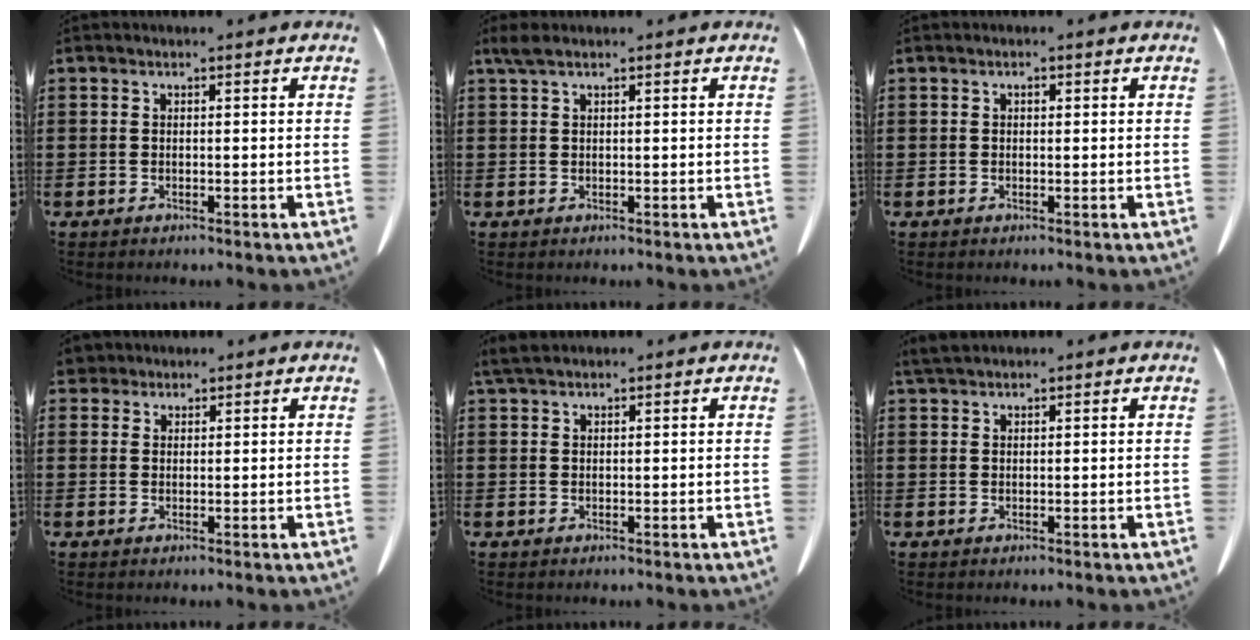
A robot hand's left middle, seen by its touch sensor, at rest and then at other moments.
{"total": 1.5, "force": [0.9, 0.2, 1.2], "torque": [-0.027, -0.001, 0.018]}
{"total": 0.6, "force": [0.2, 0.4, 0.5], "torque": [-0.011, 0.001, 0.004]}
{"total": 2.4, "force": [2.1, 1.0, 0.3], "torque": [-0.016, 0.004, 0.043]}
{"total": 2.1, "force": [1.7, 0.4, 1.1], "torque": [-0.029, 0.001, 0.034]}
{"total": 2.1, "force": [1.8, 0.4, 1.0], "torque": [-0.025, 0.001, 0.035]}